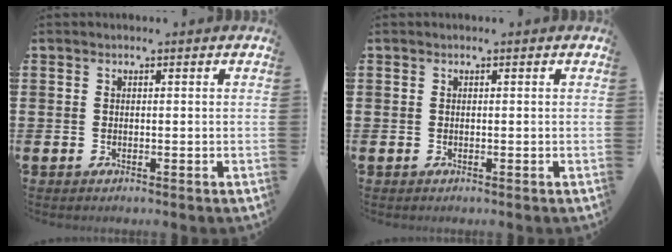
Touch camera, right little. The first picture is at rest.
{"total": 0.0}